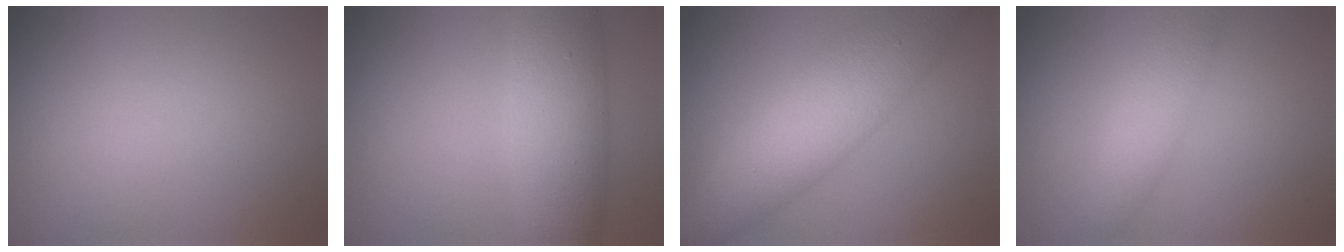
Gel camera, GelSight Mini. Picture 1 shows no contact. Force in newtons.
{"total": 7.1, "press": 7.1, "slide": 0.2}
{"total": 8.0, "press": 8.0, "slide": 0.0}
{"total": 2.9, "press": 2.9, "slide": 0.0}